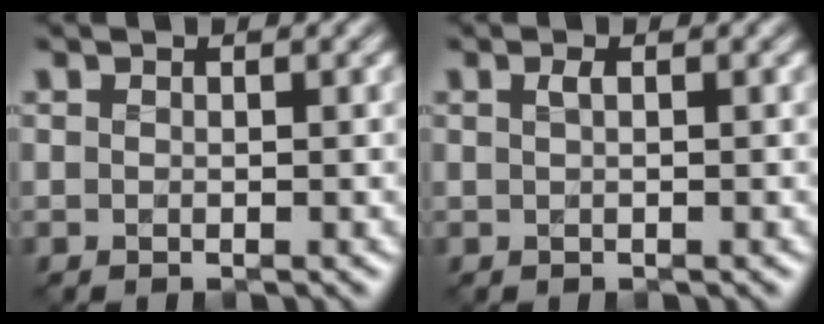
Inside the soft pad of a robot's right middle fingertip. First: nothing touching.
{"total": 0.7, "force": [0.2, 0.2, 0.6], "torque": [-0.014, -0.001, 0.004]}